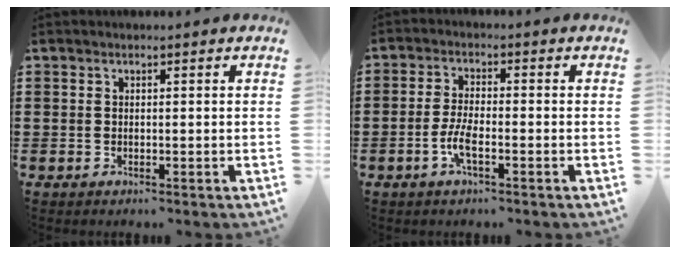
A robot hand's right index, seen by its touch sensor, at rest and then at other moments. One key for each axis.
{"total": 4.1, "fx": -1.6, "fy": 1.1, "fz": 3.6, "tx": -0.082, "ty": -0.004, "tz": -0.035}